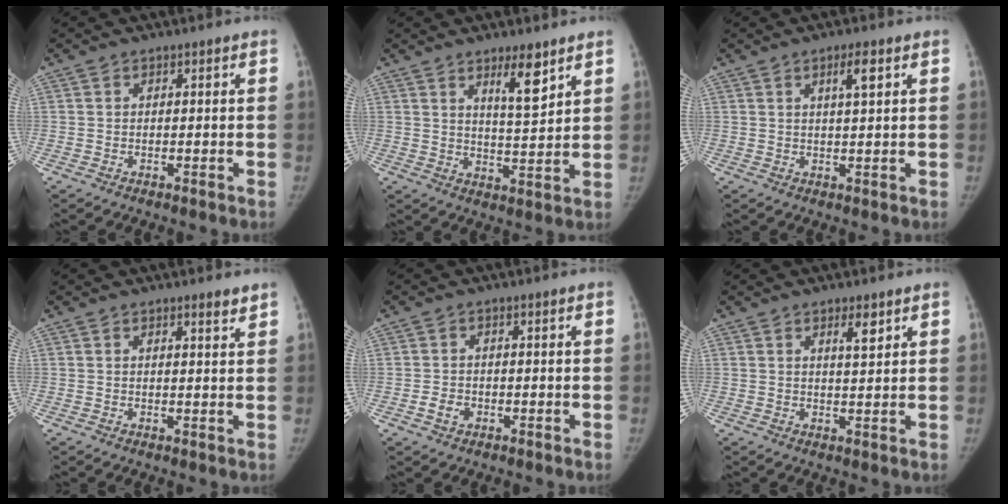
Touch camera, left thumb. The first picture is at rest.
{"total": 6.8, "force": [4.4, 1.5, 5.0], "torque": [-0.070, -0.037, 0.073]}
{"total": 3.4, "force": [1.6, 0.5, 3.0], "torque": [-0.050, -0.006, 0.027]}
{"total": 1.9, "force": [1.5, 0.1, 1.1], "torque": [-0.011, -0.012, 0.022]}
{"total": 2.4, "force": [-0.9, 1.9, 1.2], "torque": [-0.015, 0.007, -0.014]}
{"total": 3.1, "force": [1.9, 0.7, 2.3], "torque": [-0.032, -0.014, 0.032]}